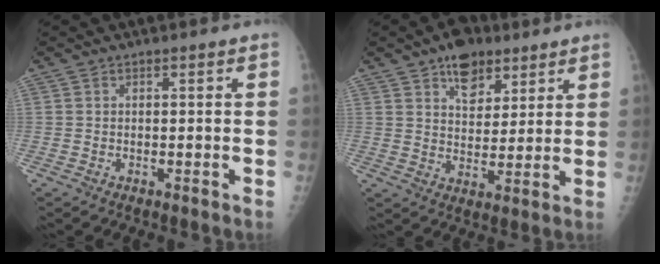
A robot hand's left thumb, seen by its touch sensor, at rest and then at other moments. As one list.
[{"total": 9.4, "force": [5.8, 5.5, 4.8], "torque": [-0.043, -0.029, 0.093]}]